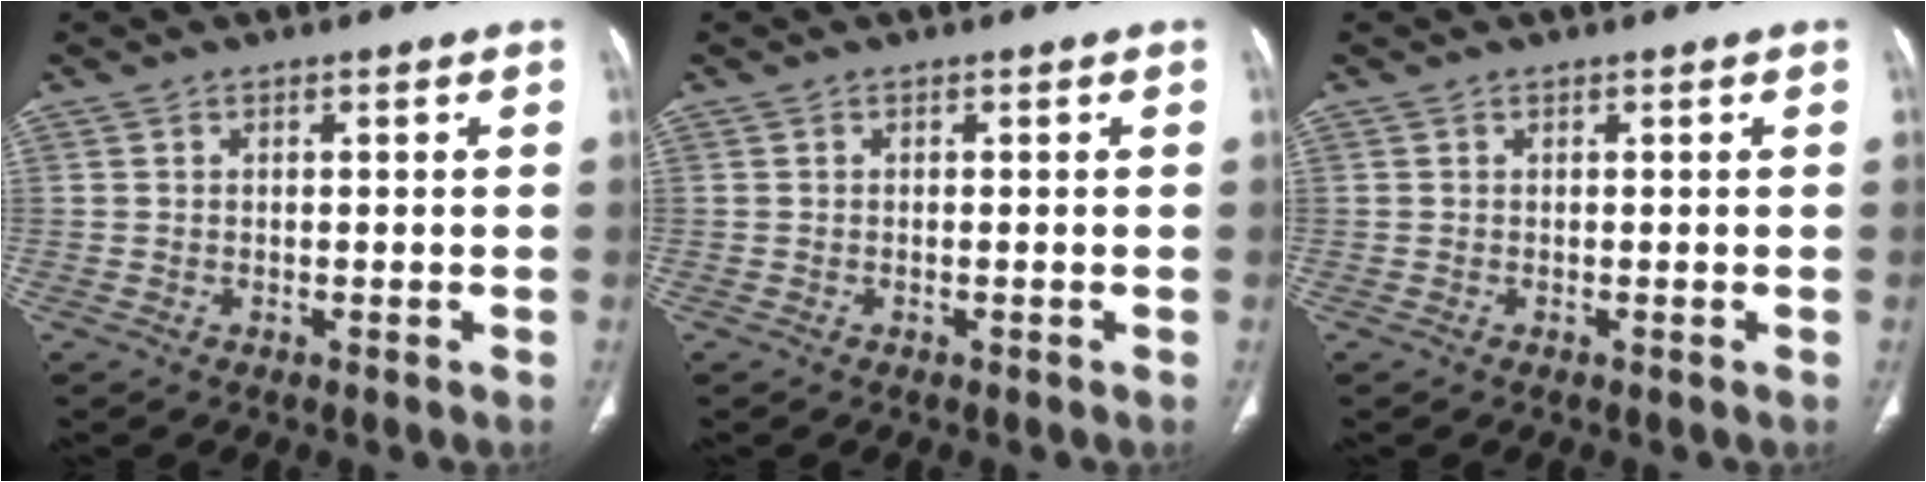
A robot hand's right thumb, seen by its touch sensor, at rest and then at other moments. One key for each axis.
{"total": 0.0}
{"total": 0.0}